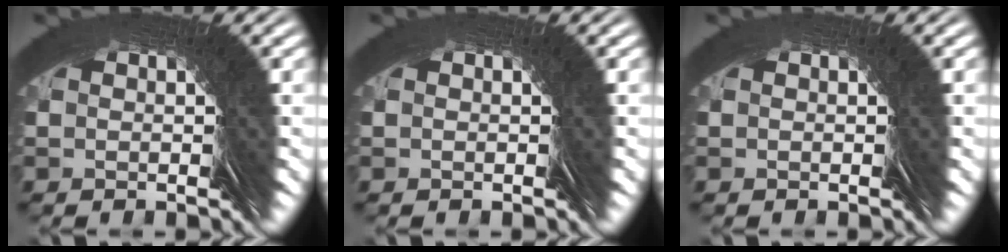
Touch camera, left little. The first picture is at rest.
{"total": 0.0}
{"total": 0.0}